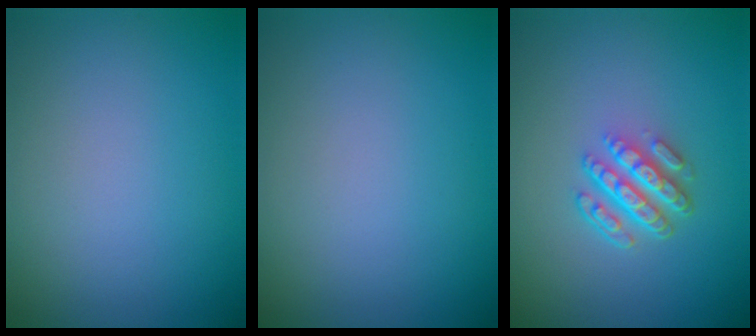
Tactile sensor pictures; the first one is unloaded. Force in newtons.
{"total": 0.0}
{"total": 4.3, "press": 3.0, "slide": 3.1}